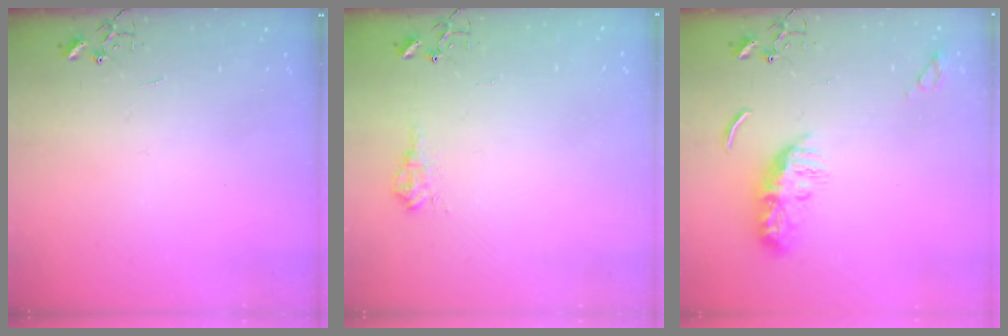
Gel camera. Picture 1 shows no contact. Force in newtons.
{"total": 8.5, "press": 8.5, "slide": 0.8}
{"total": 8.9, "press": 8.9, "slide": 0.6}